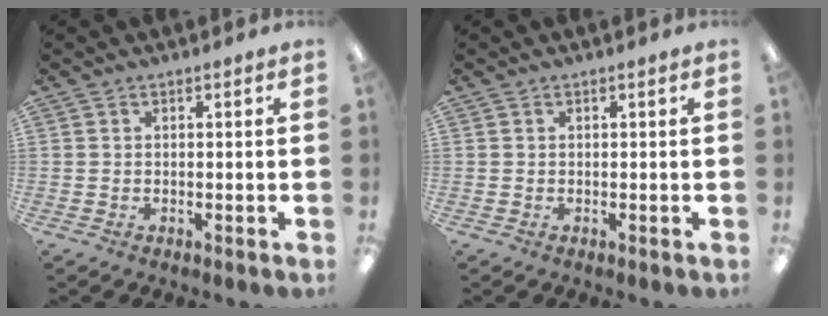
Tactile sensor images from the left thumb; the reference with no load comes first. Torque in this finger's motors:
{"motor_torque": [0.00, 0.00, -0.06, 0.06, 0.00]}